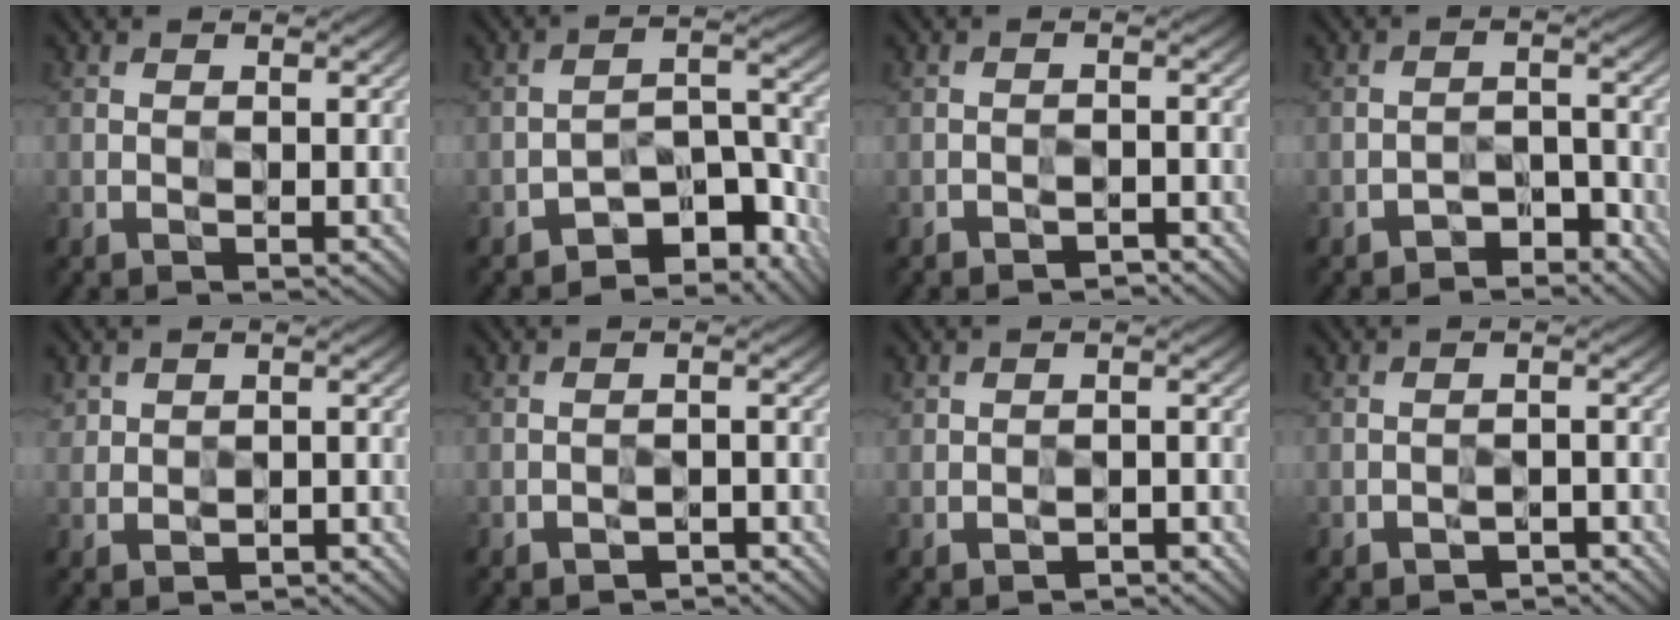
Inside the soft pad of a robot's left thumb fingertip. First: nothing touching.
{"total": 8.7, "force": [-6.2, 3.5, 4.9], "torque": [-0.058, 0.000, -0.105]}
{"total": 2.0, "force": [-1.9, 0.6, 0.5], "torque": [-0.001, 0.002, -0.030]}
{"total": 3.3, "force": [-2.9, 1.3, 0.9], "torque": [-0.009, 0.008, -0.050]}
{"total": 2.1, "force": [-0.3, 2.0, 0.6], "torque": [-0.008, -0.013, -0.006]}
{"total": 2.3, "force": [-1.9, 0.9, 0.8], "torque": [-0.007, 0.003, -0.028]}
{"total": 1.7, "force": [-1.3, 1.0, 0.5], "torque": [-0.005, 0.000, -0.019]}
{"total": 2.6, "force": [-2.2, 1.1, 0.9], "torque": [-0.010, 0.001, -0.031]}